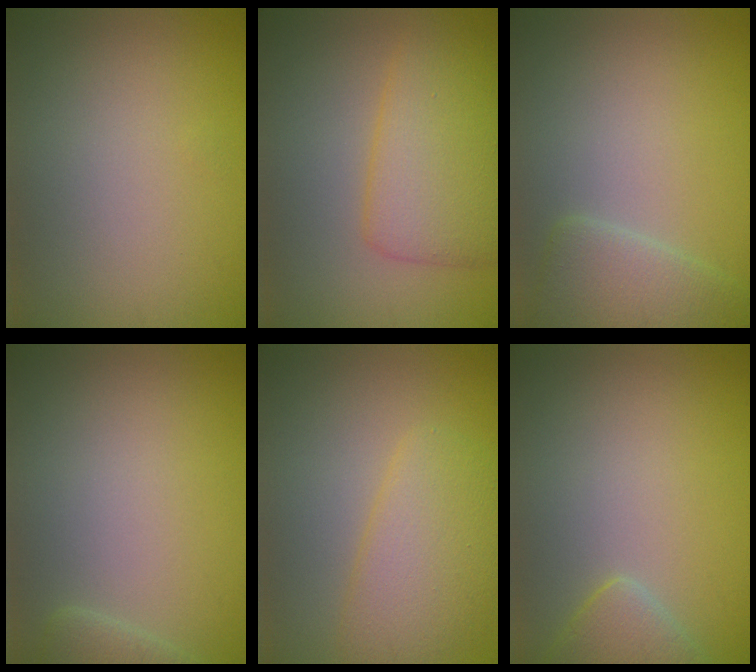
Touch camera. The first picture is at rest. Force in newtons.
{"total": 5.4, "press": 5.4, "slide": 0.2}
{"total": 3.2, "press": 3.2, "slide": 0.3}
{"total": 1.5, "press": 1.5, "slide": 0.1}
{"total": 3.9, "press": 3.9, "slide": 0.3}
{"total": 2.6, "press": 2.6, "slide": 0.2}